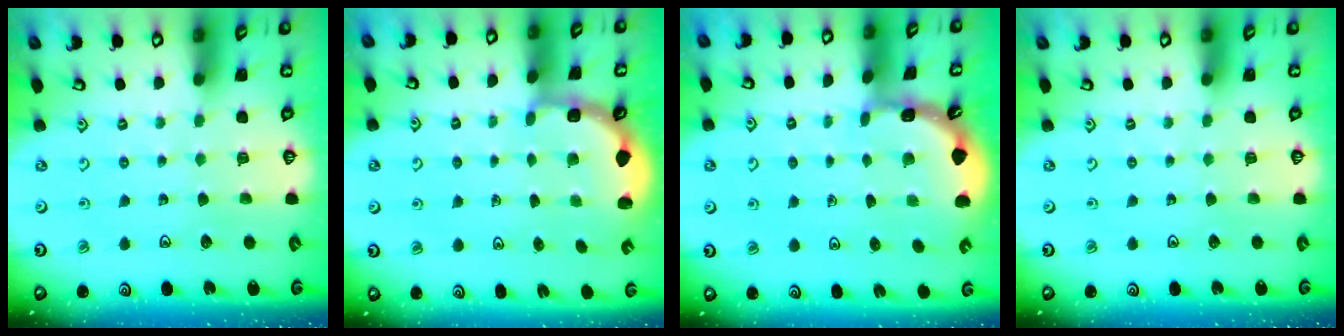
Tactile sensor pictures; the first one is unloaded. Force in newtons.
{"total": 2.9, "press": 2.5, "slide": 1.4}
{"total": 1.9, "press": 1.9, "slide": 0.1}
{"total": 0.0}